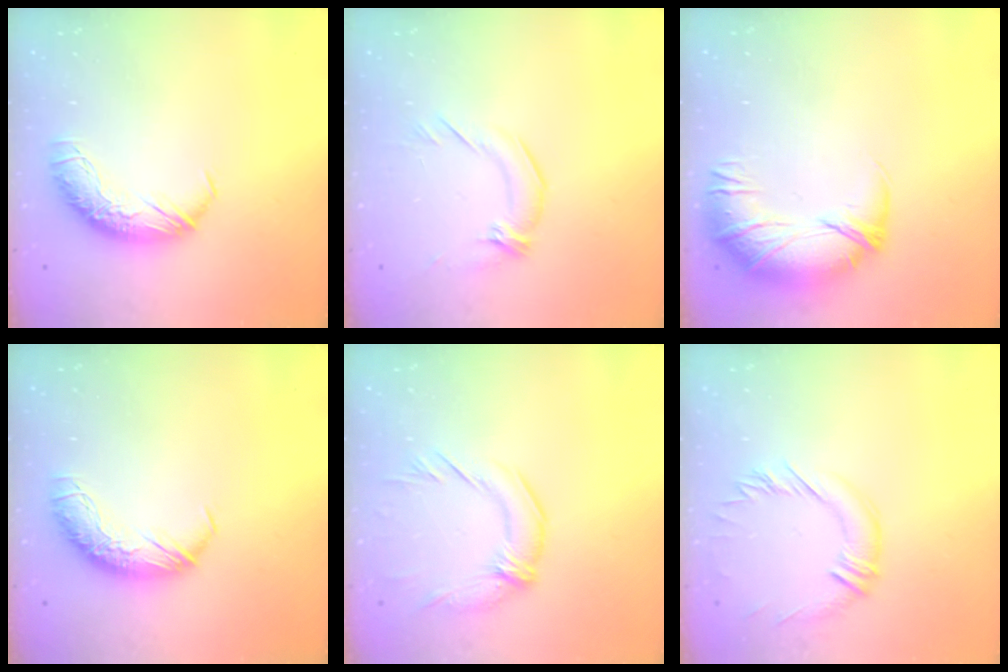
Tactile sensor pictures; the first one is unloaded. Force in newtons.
{"total": 2.2, "press": 1.1, "slide": 1.9}
{"total": 2.7, "press": 1.3, "slide": 2.3}
{"total": 0.0}
{"total": 2.8, "press": 1.9, "slide": 2.2}
{"total": 1.3, "press": 1.1, "slide": 0.7}